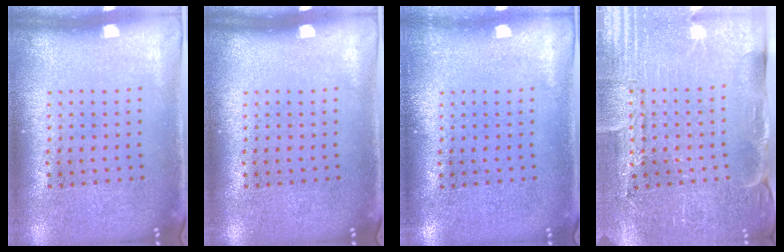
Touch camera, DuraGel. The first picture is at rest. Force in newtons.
{"total": 0.0}
{"total": 0.6, "press": 0.6, "slide": 0.1}
{"total": 3.7, "press": 3.6, "slide": 0.4}